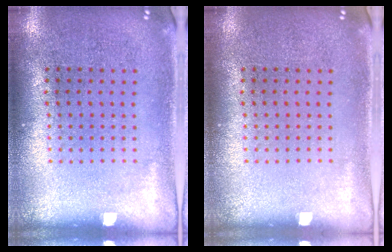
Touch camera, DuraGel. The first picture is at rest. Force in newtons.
{"total": 0.0}